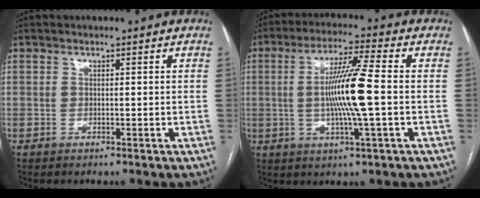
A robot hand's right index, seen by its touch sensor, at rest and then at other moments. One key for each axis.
{"total": 11.0, "fx": -0.5, "fy": -0.3, "fz": 11.0, "tx": -0.208, "ty": -0.001, "tz": -0.013}